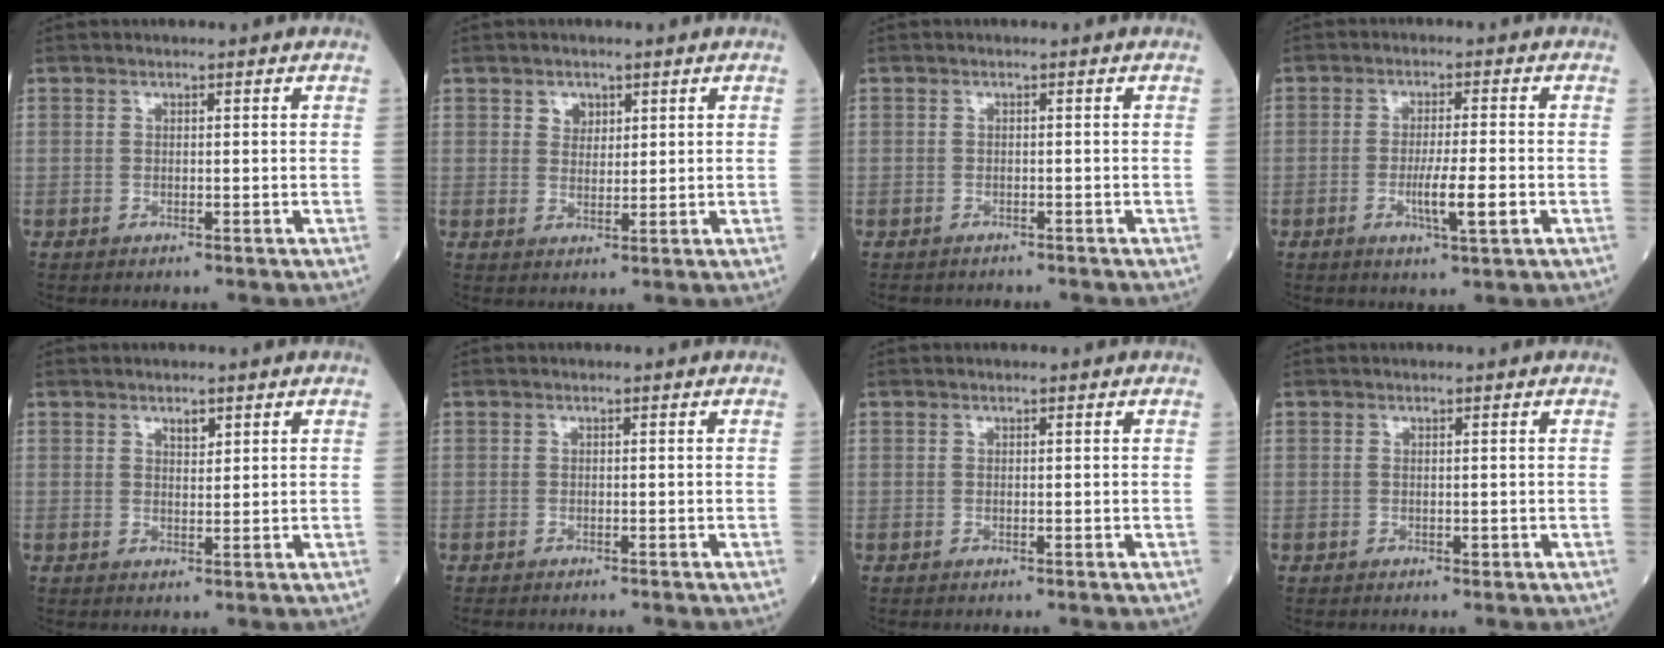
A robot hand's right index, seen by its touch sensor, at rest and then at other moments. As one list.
[{"total": 2.4, "force": [1.4, 1.8, 0.9], "torque": [-0.014, 0.001, 0.023]}, {"total": 2.5, "force": [-2.2, 1.0, 0.1], "torque": [-0.002, 0.000, -0.034]}, {"total": 5.8, "force": [-1.7, 0.2, 5.6], "torque": [-0.098, -0.009, -0.027]}, {"total": 1.6, "force": [1.1, 0.6, 1.0], "torque": [-0.014, -0.003, 0.019]}, {"total": 2.0, "force": [-1.8, 0.5, 0.6], "torque": [-0.008, -0.004, -0.023]}, {"total": 0.0}, {"total": 0.7, "force": [0.0, 0.4, 0.6], "torque": [-0.014, -0.002, 0.003]}]